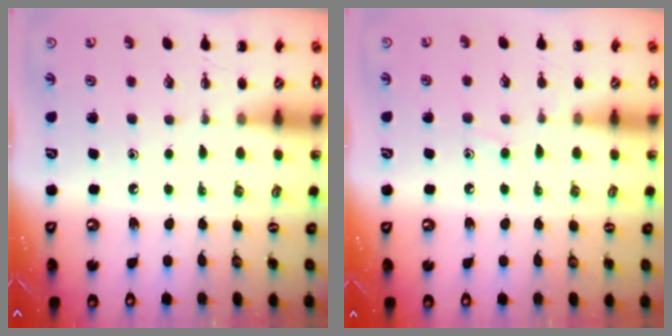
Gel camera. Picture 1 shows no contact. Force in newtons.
{"total": 7.2, "press": 6.8, "slide": 2.4}